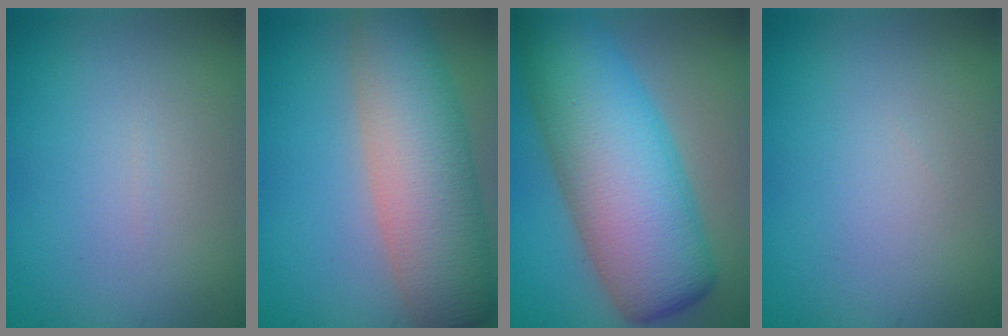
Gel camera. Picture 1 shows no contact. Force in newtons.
{"total": 9.7, "press": 9.7, "slide": 0.4}
{"total": 12.2, "press": 12.2, "slide": 0.2}
{"total": 0.0}